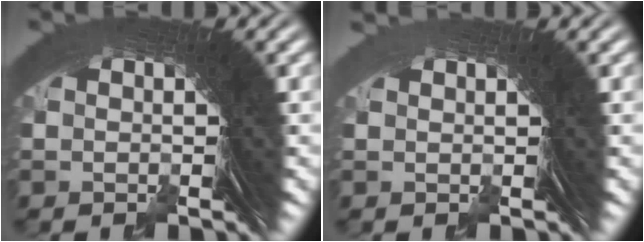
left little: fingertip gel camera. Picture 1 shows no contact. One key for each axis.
{"total": 1.0, "fx": 0.5, "fy": -0.6, "fz": -0.7, "tx": 0.026, "ty": 0.006, "tz": 0.006}